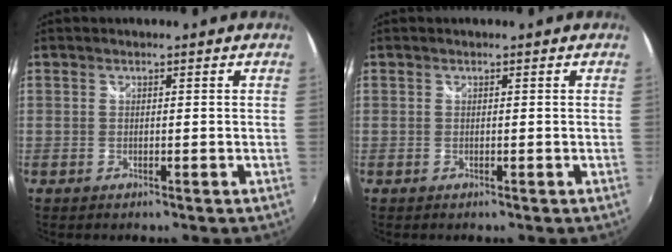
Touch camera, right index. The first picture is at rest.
{"total": 0.0}